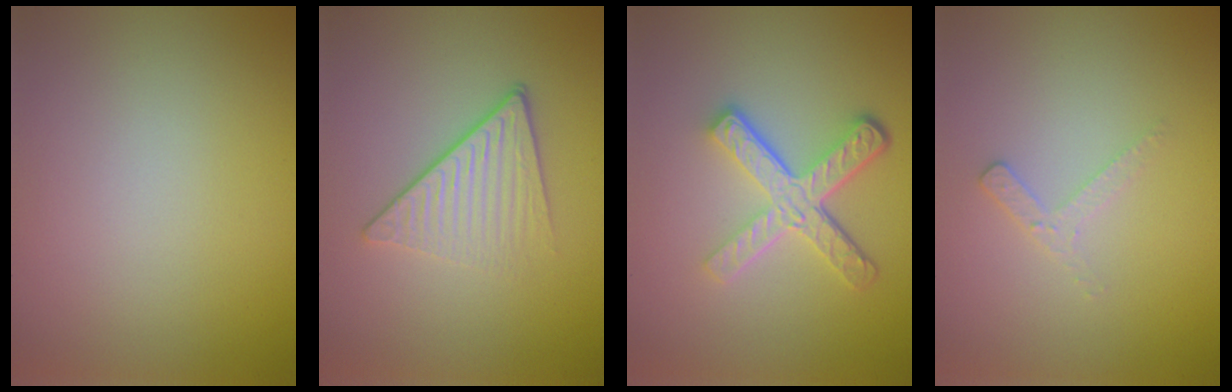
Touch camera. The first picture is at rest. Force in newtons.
{"total": 4.1, "press": 2.9, "slide": 2.9}
{"total": 5.0, "press": 3.6, "slide": 3.5}
{"total": 1.6, "press": 1.5, "slide": 0.4}